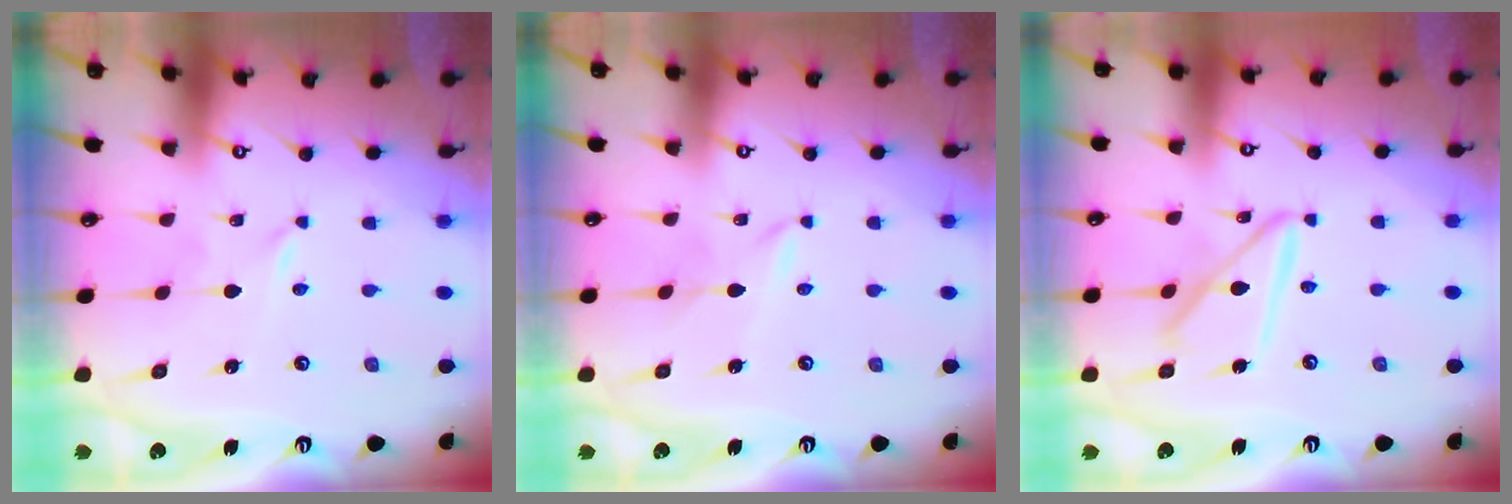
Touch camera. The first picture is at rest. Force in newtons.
{"total": 1.8, "press": 1.7, "slide": 0.2}
{"total": 12.1, "press": 12.0, "slide": 1.0}